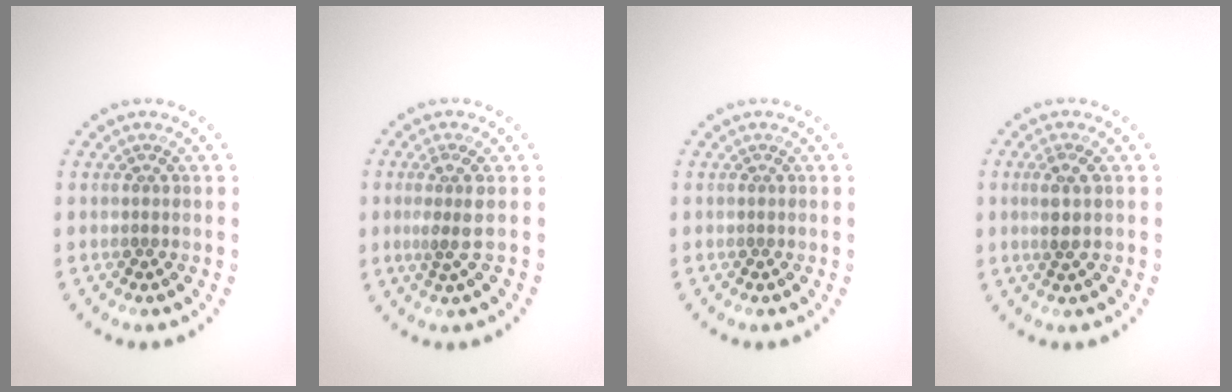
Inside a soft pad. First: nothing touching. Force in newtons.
{"total": 2.0, "press": 1.4, "slide": 1.4}
{"total": 0.0}
{"total": 1.9, "press": 1.6, "slide": 1.1}